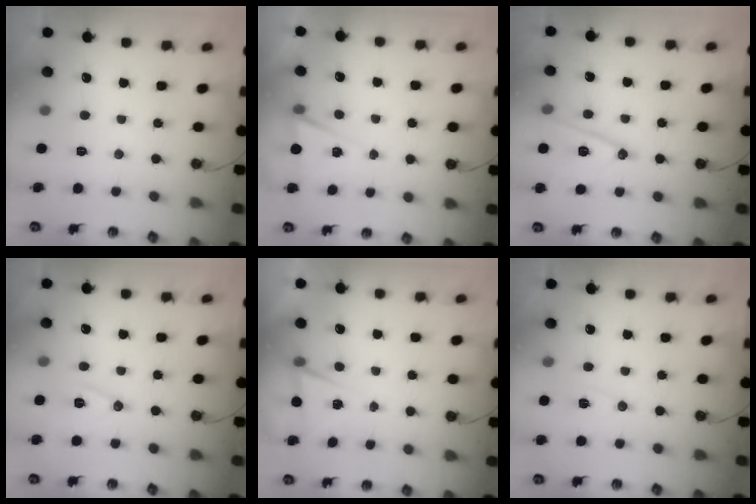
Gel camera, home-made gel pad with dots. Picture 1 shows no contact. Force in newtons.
{"total": 5.0, "press": 2.5, "slide": 4.4}
{"total": 12.8, "press": 12.4, "slide": 3.4}
{"total": 8.2, "press": 7.4, "slide": 3.5}
{"total": 4.2, "press": 2.0, "slide": 3.7}
{"total": 7.3, "press": 5.7, "slide": 4.5}